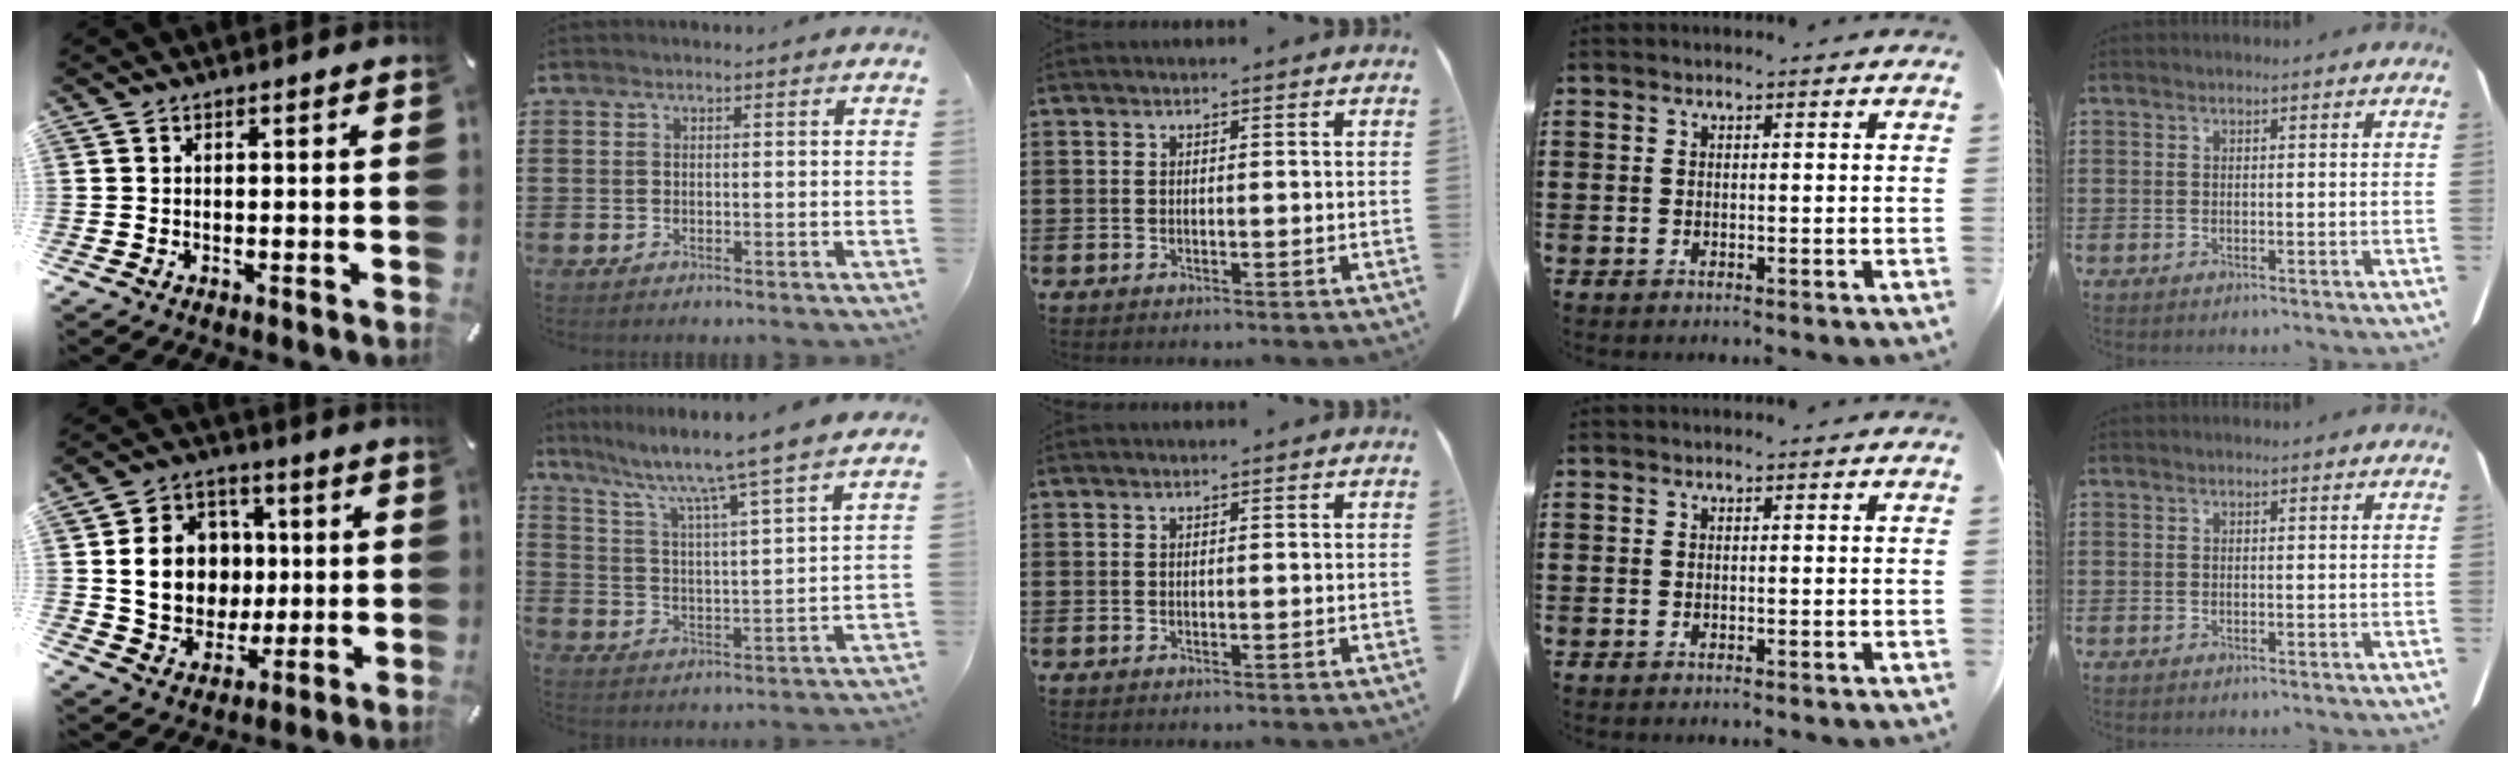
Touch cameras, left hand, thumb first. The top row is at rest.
{"thumb": {"total": 13.9, "force": [1.4, 12.4, 6.2], "torque": [-0.111, 0.009, 0.035]}, "index": {"total": 7.4, "force": [6.1, -1.2, 4.0], "torque": [-0.103, -0.052, 0.093]}}